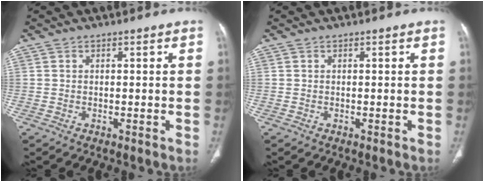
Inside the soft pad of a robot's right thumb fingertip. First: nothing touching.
{"total": 0.0}